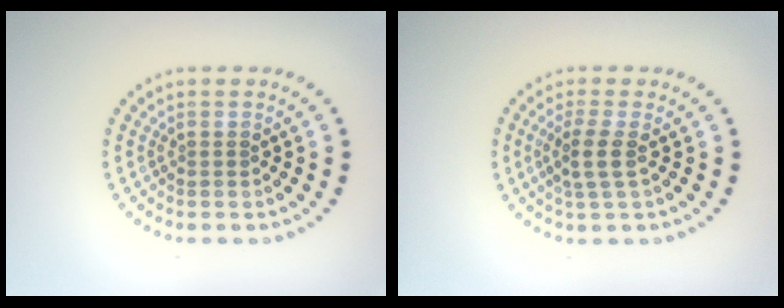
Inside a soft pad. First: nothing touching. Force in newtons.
{"total": 2.3, "press": 2.0, "slide": 1.2}